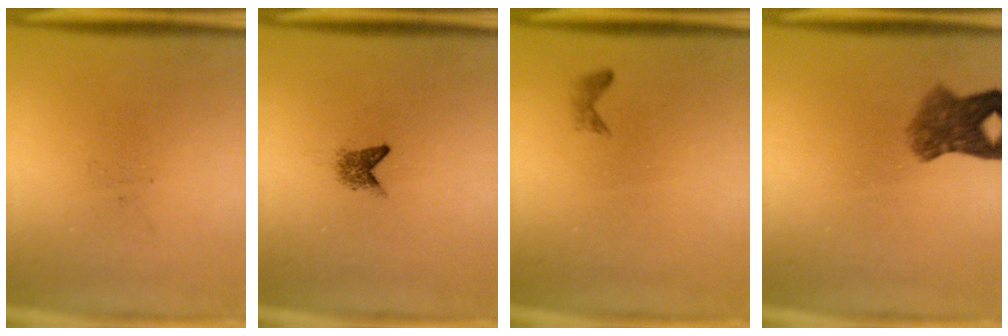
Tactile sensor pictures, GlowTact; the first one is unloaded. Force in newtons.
{"total": 1.8}
{"total": 0.7}
{"total": 5.2}